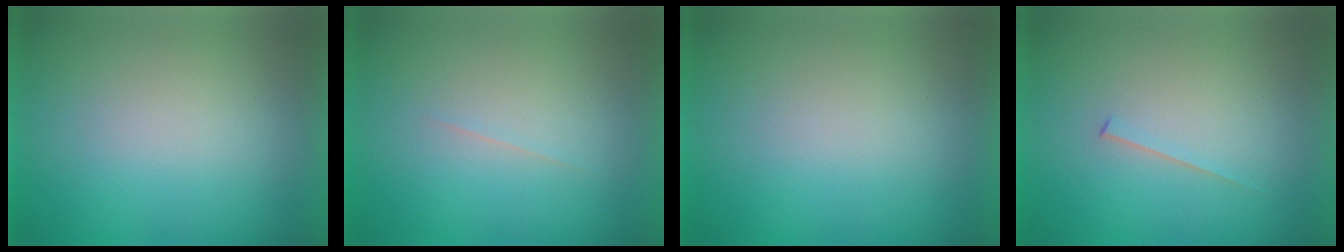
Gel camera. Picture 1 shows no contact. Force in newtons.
{"total": 1.2}
{"total": 0.0}
{"total": 1.5}